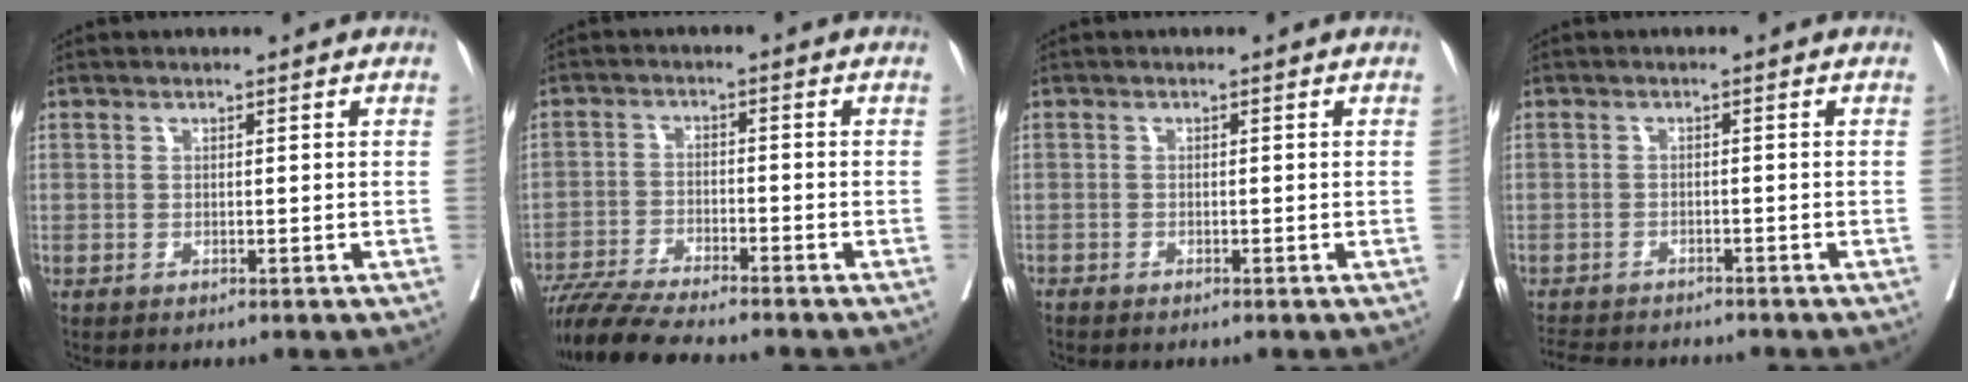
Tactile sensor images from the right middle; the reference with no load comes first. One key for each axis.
{"total": 9.9, "fx": -8.8, "fy": 0.3, "fz": 4.5, "tx": -0.079, "ty": -0.025, "tz": -0.149}
{"total": 0.6, "fx": -0.6, "fy": 0.0, "fz": 0.1, "tx": -0.011, "ty": -0.004, "tz": -0.017}
{"total": 8.3, "fx": -7.5, "fy": 2.1, "fz": 2.7, "tx": -0.050, "ty": -0.009, "tz": -0.108}